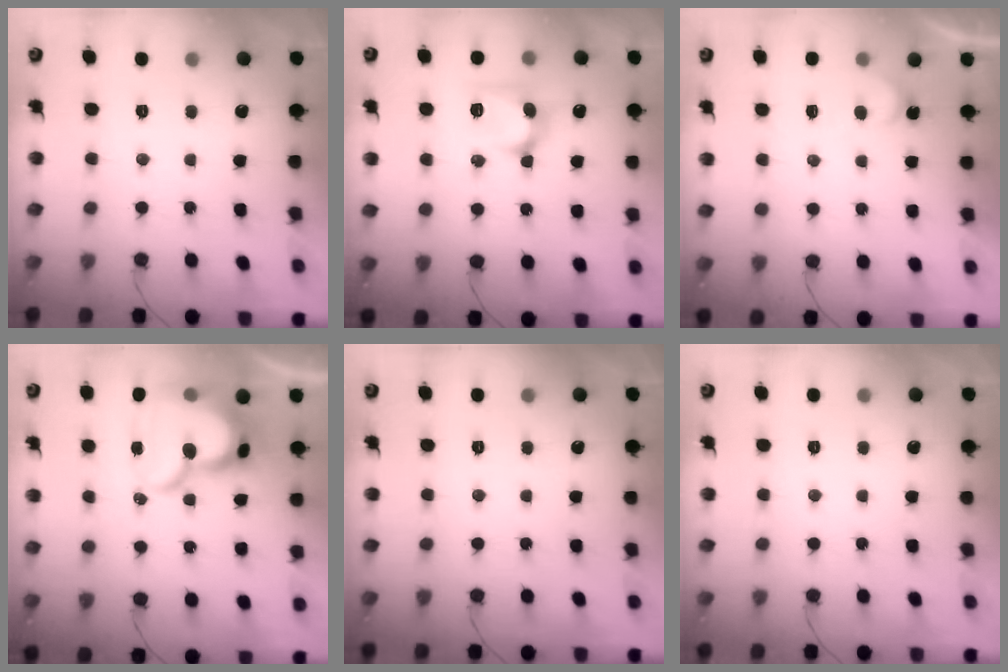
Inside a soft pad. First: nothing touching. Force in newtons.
{"total": 11.0, "press": 11.0, "slide": 0.7}
{"total": 3.9, "press": 3.9, "slide": 0.2}
{"total": 19.2, "press": 19.1, "slide": 2.0}
{"total": 0.0}
{"total": 0.0}